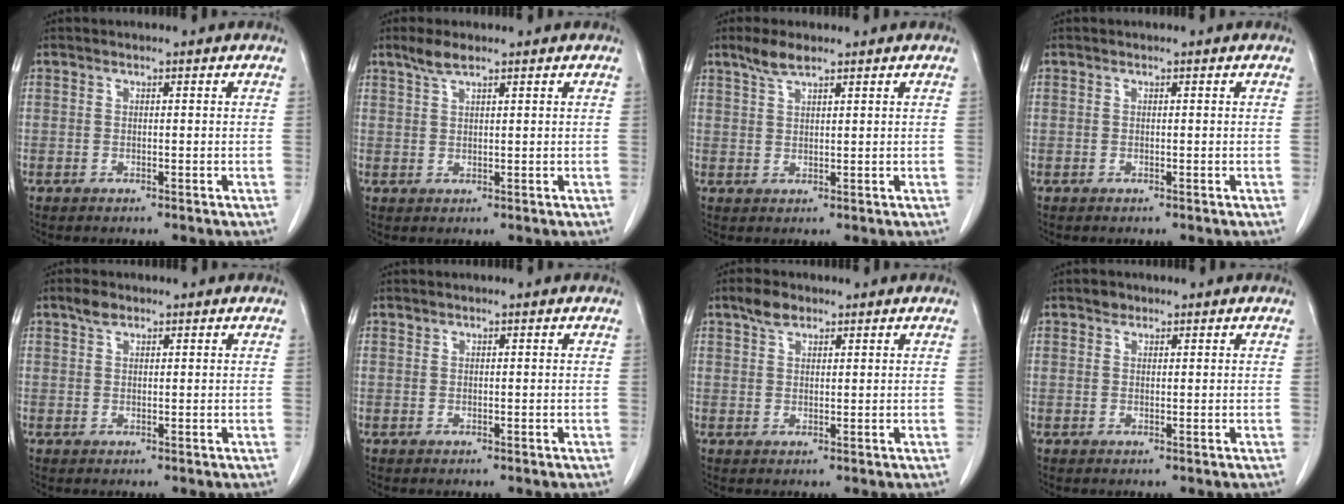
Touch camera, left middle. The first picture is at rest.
{"total": 2.7, "force": [2.1, 0.3, 1.6], "torque": [-0.040, 0.004, 0.043]}
{"total": 3.3, "force": [2.5, 0.5, 2.0], "torque": [-0.047, 0.004, 0.053]}
{"total": 0.0}
{"total": 1.8, "force": [1.3, 0.9, 0.9], "torque": [-0.021, 0.005, 0.025]}
{"total": 0.0}
{"total": 2.8, "force": [2.1, 1.4, 1.4], "torque": [-0.031, 0.006, 0.039]}
{"total": 1.2, "force": [0.9, 0.7, 0.2], "torque": [-0.003, 0.000, 0.013]}